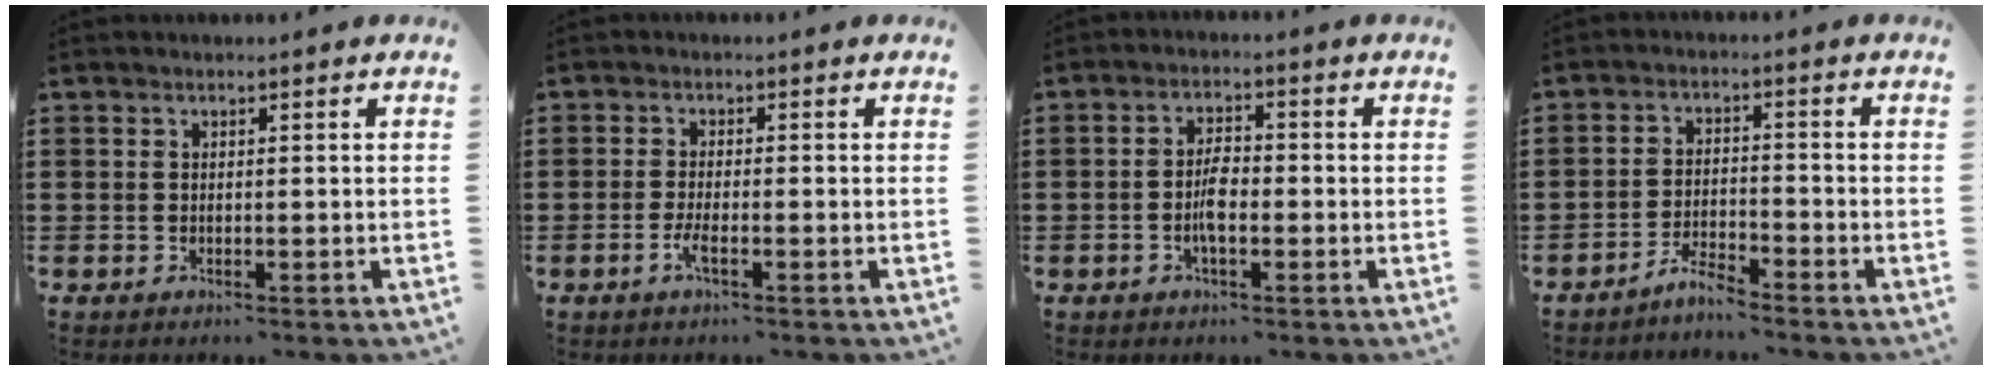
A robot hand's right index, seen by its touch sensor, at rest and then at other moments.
{"total": 2.5, "force": [-1.2, 0.3, 2.2], "torque": [-0.053, -0.008, -0.026]}
{"total": 3.8, "force": [-0.9, 1.5, 3.4], "torque": [-0.077, 0.000, -0.022]}
{"total": 3.3, "force": [-3.2, 0.2, 0.8], "torque": [-0.018, 0.006, -0.064]}